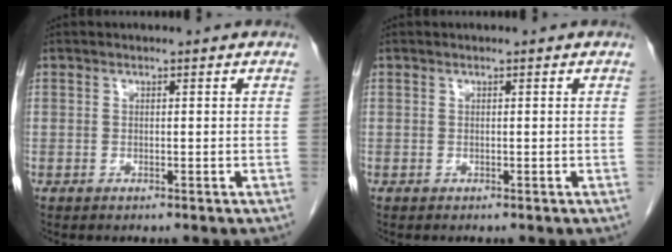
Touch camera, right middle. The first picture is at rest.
{"total": 0.0}